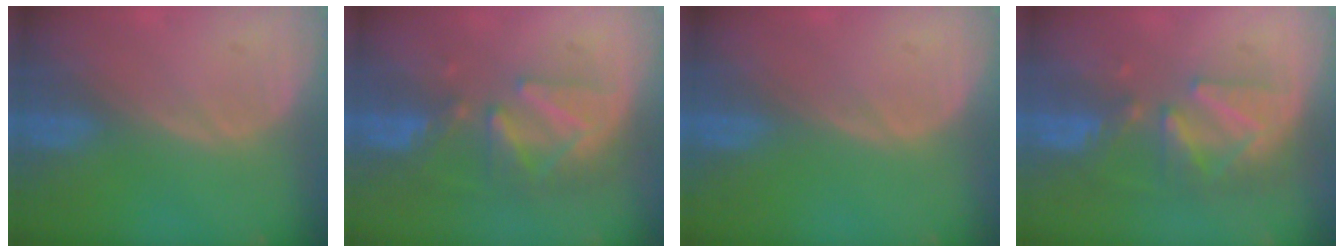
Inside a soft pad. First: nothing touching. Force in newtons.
{"total": 8.4, "press": 7.8, "slide": 3.2}
{"total": 0.0}
{"total": 8.6, "press": 8.0, "slide": 3.1}